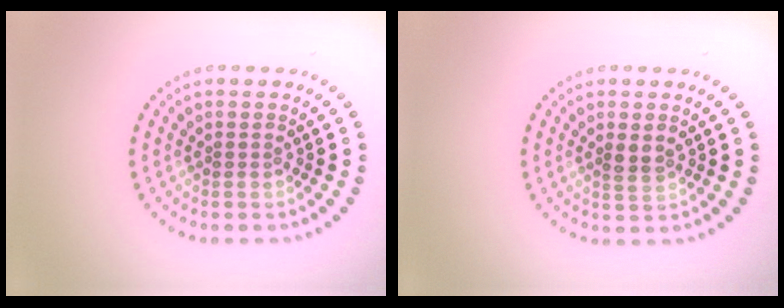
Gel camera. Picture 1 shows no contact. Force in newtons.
{"total": 1.4, "press": 1.3, "slide": 0.5}